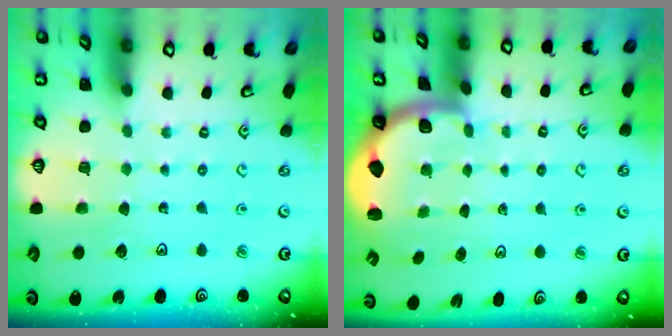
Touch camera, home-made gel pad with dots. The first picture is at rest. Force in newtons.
{"total": 2.0, "press": 1.9, "slide": 0.5}